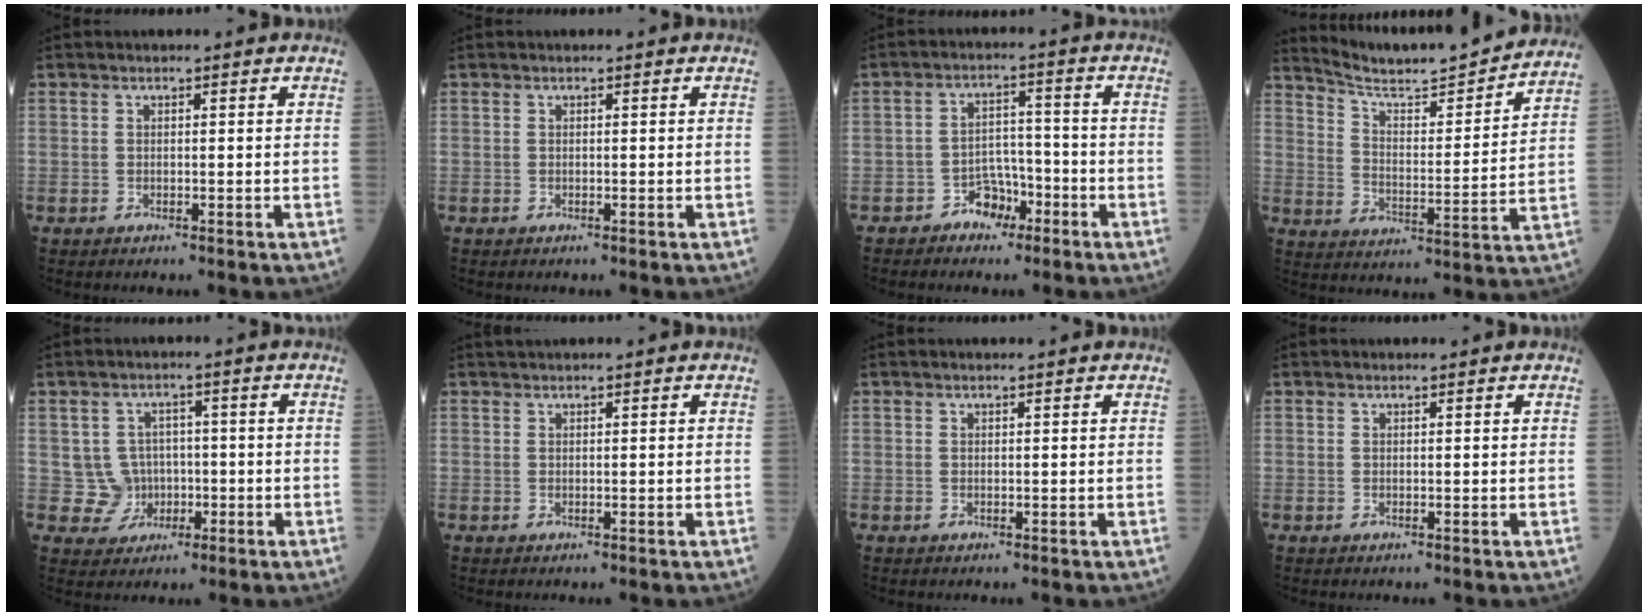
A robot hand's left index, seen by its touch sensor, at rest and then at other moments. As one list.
[{"total": 0.0}, {"total": 4.5, "force": [-3.0, 2.8, 1.7], "torque": [-0.026, 0.013, -0.051]}, {"total": 17.9, "force": [17.0, 0.3, 5.8], "torque": [-0.100, -0.027, 0.246]}, {"total": 4.5, "force": [-0.5, 4.4, 0.3], "torque": [-0.001, 0.010, -0.004]}, {"total": 0.9, "force": [0.8, -0.3, 0.2], "torque": [-0.007, 0.008, 0.022]}, {"total": 1.1, "force": [1.0, -0.1, 0.5], "torque": [-0.005, 0.008, 0.018]}, {"total": 0.9, "force": [0.8, 0.0, 0.3], "torque": [-0.004, 0.008, 0.015]}]